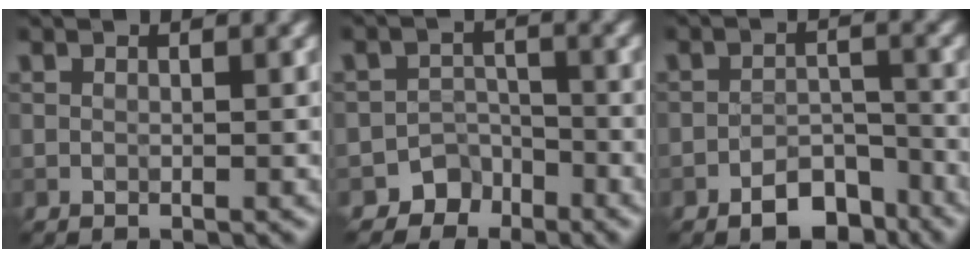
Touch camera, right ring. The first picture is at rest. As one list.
[{"total": 3.5, "force": [-2.6, 2.4, -0.1], "torque": [0.033, 0.009, -0.037]}, {"total": 4.1, "force": [-2.9, 2.2, 1.9], "torque": [-0.021, 0.004, -0.050]}]